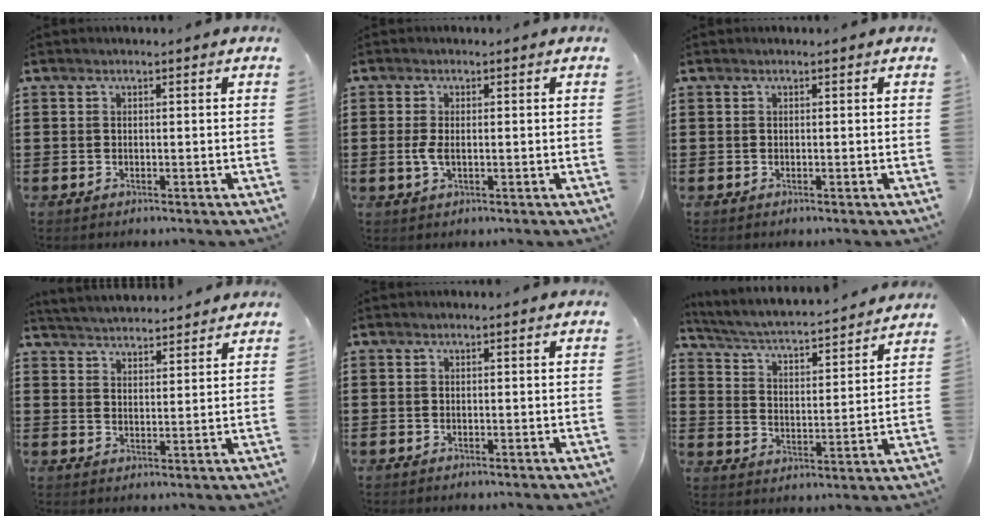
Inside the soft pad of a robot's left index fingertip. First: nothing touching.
{"total": 2.4, "force": [-0.3, 1.0, 2.1], "torque": [-0.055, -0.004, -0.010]}
{"total": 0.0}
{"total": 3.8, "force": [3.8, 0.1, 0.0], "torque": [-0.016, -0.017, 0.068]}
{"total": 0.0}
{"total": 3.6, "force": [3.3, 0.0, 1.2], "torque": [-0.043, -0.033, 0.046]}